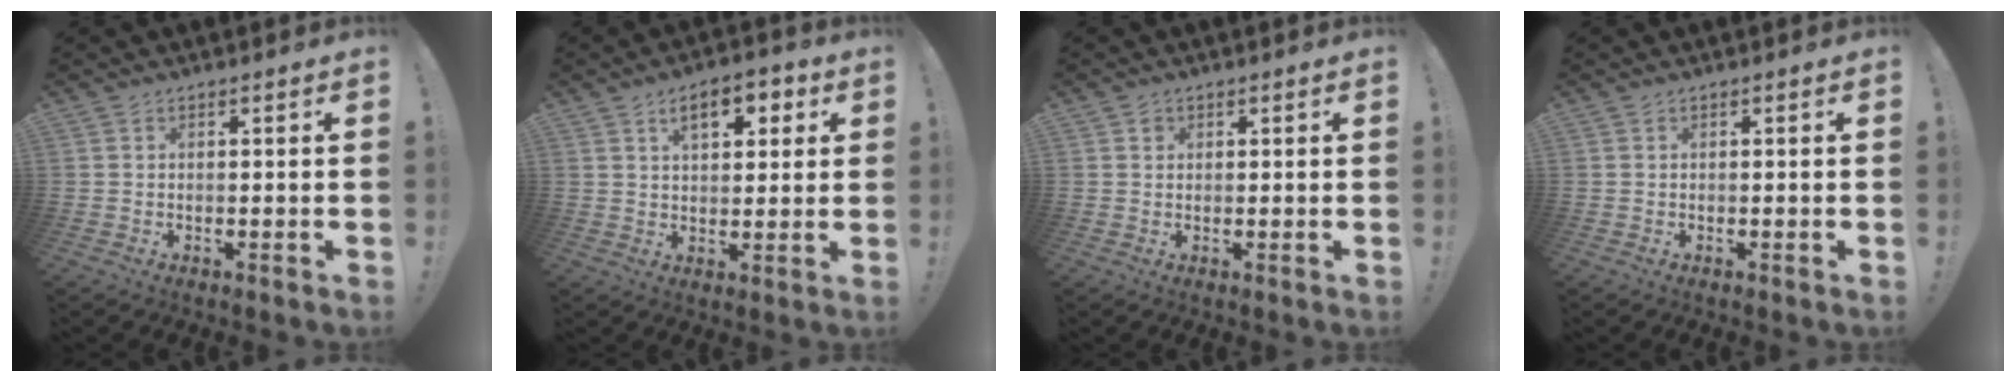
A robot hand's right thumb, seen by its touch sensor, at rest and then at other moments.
{"total": 9.0, "force": [4.1, 4.7, 6.6], "torque": [-0.093, -0.002, 0.068]}
{"total": 1.4, "force": [0.7, 1.2, 0.2], "torque": [0.000, 0.000, 0.012]}
{"total": 0.0}